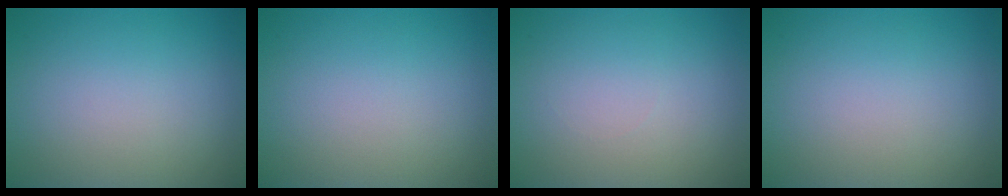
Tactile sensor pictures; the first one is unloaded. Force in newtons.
{"total": 0.0}
{"total": 0.0}
{"total": 0.0}